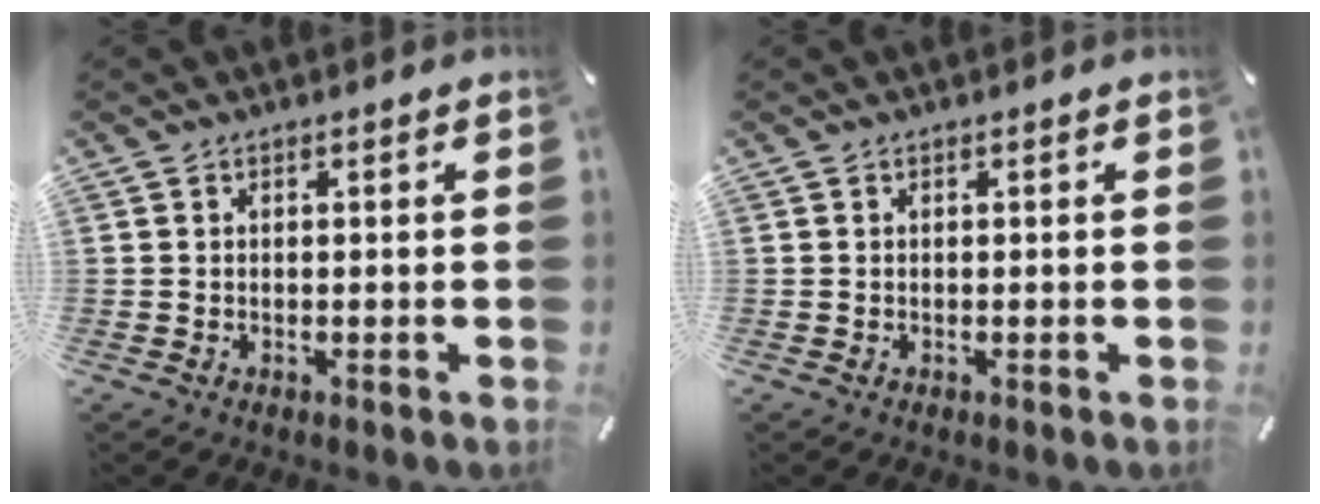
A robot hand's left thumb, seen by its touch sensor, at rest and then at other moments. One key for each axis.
{"total": 0.0}